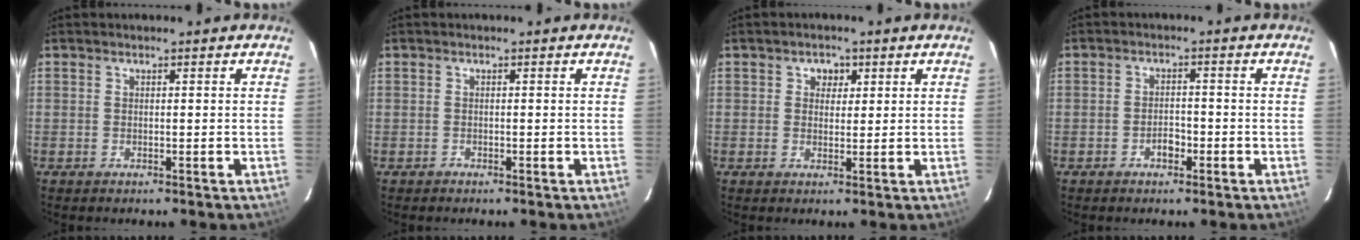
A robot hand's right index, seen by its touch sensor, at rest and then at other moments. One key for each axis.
{"total": 0.8, "fx": -0.5, "fy": 0.5, "fz": -0.2, "tx": 0.003, "ty": 0.005, "tz": -0.010}
{"total": 2.6, "fx": 1.0, "fy": 2.3, "fz": 0.7, "tx": -0.003, "ty": 0.008, "tz": 0.015}
{"total": 2.6, "fx": -1.5, "fy": 1.7, "fz": 1.4, "tx": -0.027, "ty": 0.006, "tz": -0.024}